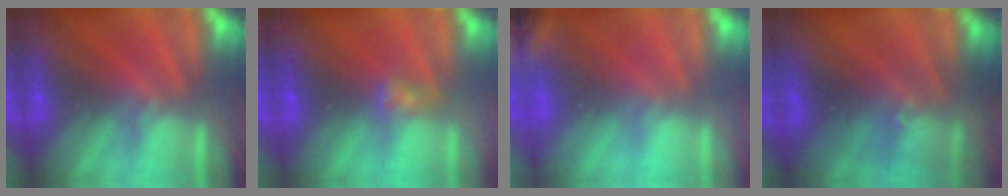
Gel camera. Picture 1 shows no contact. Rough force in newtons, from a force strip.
{"total": 3.0}
{"total": 2.7}
{"total": 3.0}